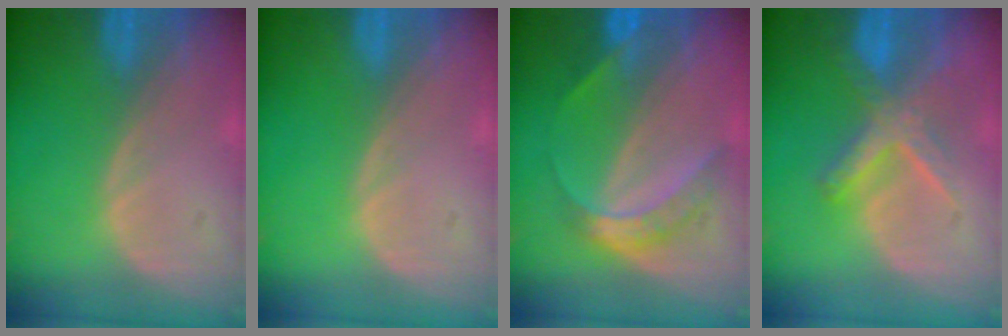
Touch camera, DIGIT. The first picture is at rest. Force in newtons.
{"total": 0.0}
{"total": 6.1, "press": 5.2, "slide": 3.1}
{"total": 5.9, "press": 5.9, "slide": 0.8}